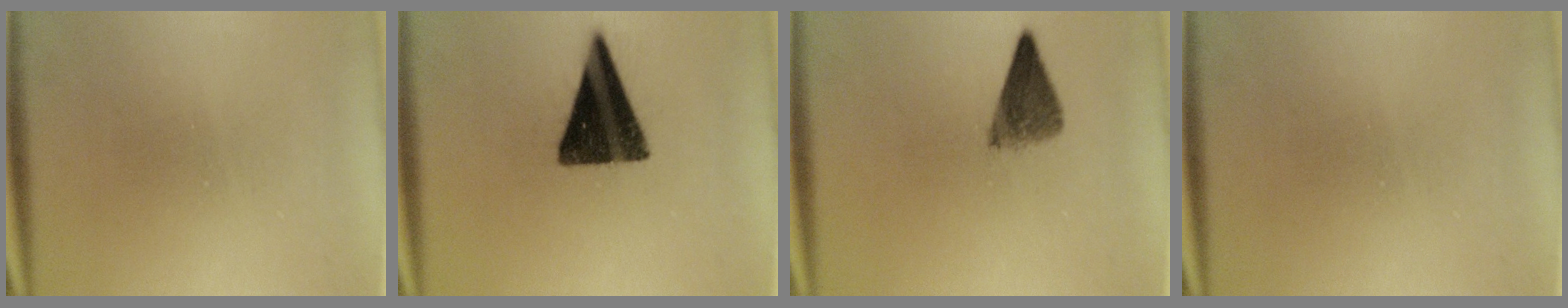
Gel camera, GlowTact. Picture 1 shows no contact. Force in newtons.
{"total": 15.1}
{"total": 4.8}
{"total": 0.0}